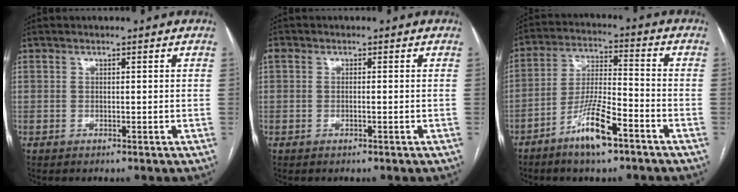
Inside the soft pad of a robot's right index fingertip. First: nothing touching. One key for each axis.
{"total": 0.9, "fx": 0.0, "fy": 0.5, "fz": 0.8, "tx": -0.018, "ty": 0.004, "tz": 0.001}
{"total": 9.8, "fx": -6.0, "fy": 1.6, "fz": 7.6, "tx": -0.153, "ty": -0.006, "tz": -0.112}